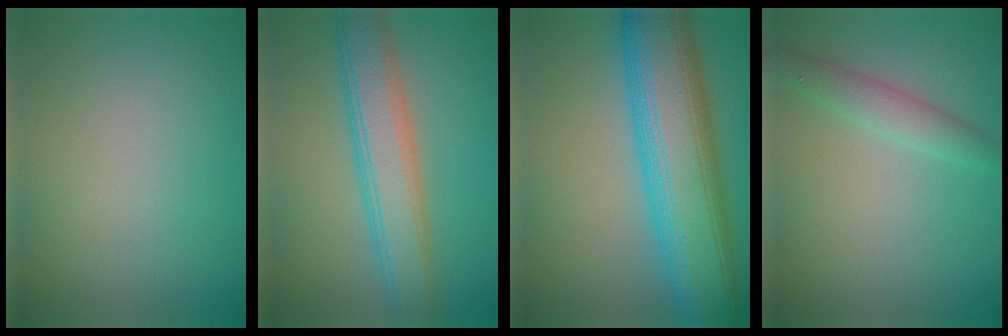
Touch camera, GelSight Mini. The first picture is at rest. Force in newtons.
{"total": 6.0, "press": 6.0, "slide": 0.1}
{"total": 12.2, "press": 12.2, "slide": 0.2}
{"total": 2.3, "press": 2.3, "slide": 0.0}